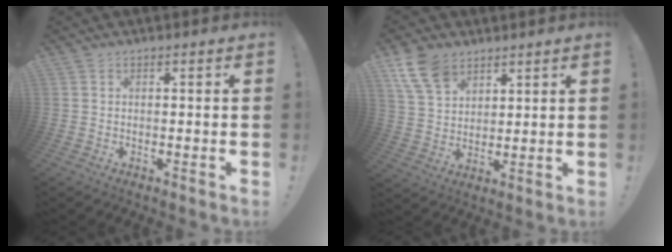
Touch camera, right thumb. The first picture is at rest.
{"total": 11.0, "force": [6.7, 6.9, 5.4], "torque": [-0.101, -0.023, 0.133]}